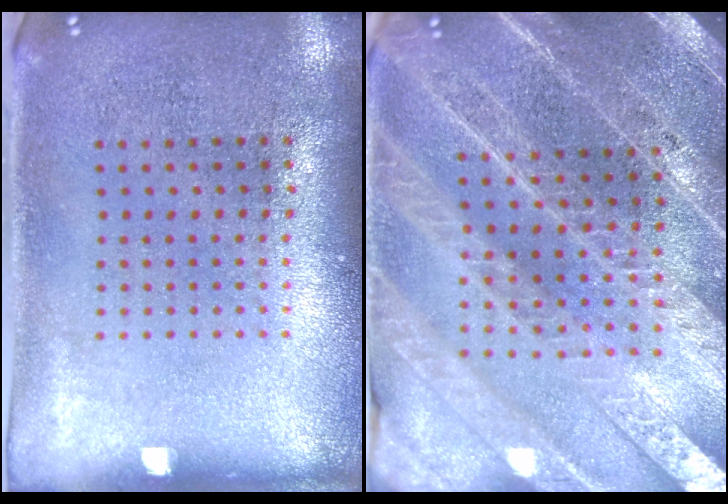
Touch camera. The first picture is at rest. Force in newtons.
{"total": 4.3, "press": 3.8, "slide": 1.9}